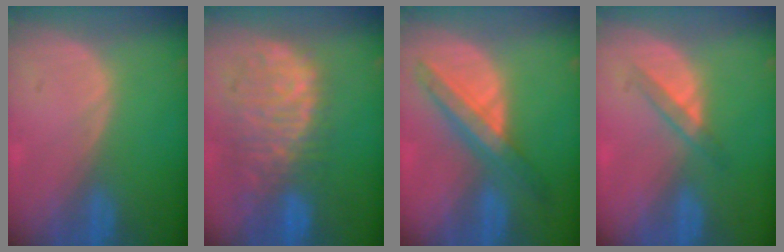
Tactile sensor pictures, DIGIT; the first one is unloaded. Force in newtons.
{"total": 11.4, "press": 9.6, "slide": 6.1}
{"total": 6.9, "press": 6.6, "slide": 1.7}
{"total": 2.9, "press": 2.8, "slide": 1.0}